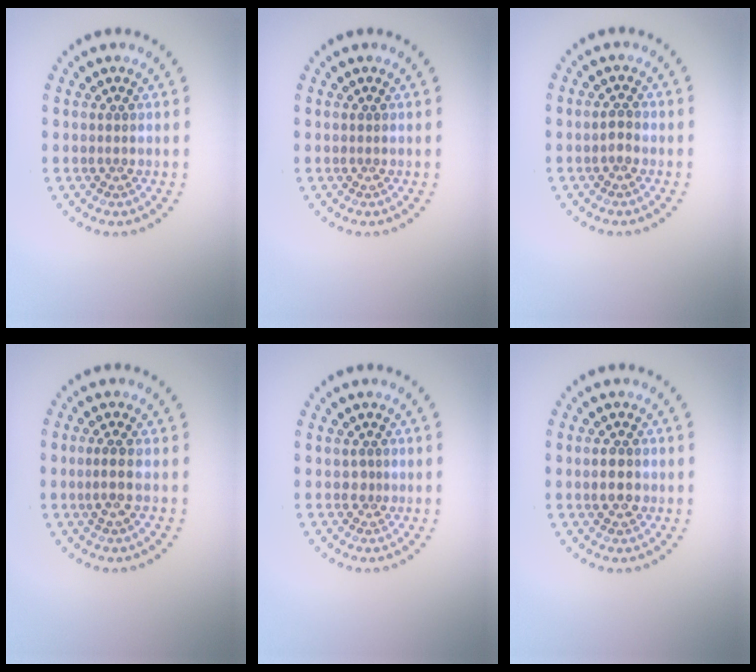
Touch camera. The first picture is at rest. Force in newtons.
{"total": 0.0}
{"total": 0.9, "press": 0.9, "slide": 0.1}
{"total": 1.6, "press": 1.3, "slide": 1.0}
{"total": 0.9, "press": 0.5, "slide": 0.8}
{"total": 2.3, "press": 2.3, "slide": 0.1}